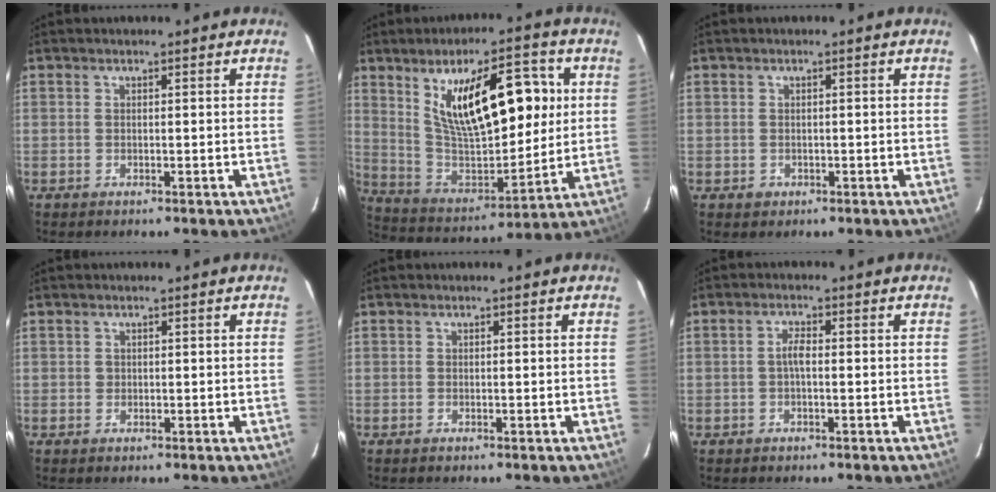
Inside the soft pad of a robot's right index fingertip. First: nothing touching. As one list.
[{"total": 20.5, "force": [6.5, 8.6, 17.4], "torque": [-0.291, 0.000, 0.127]}, {"total": 1.6, "force": [-0.4, 1.5, 0.2], "torque": [0.000, 0.002, -0.002]}, {"total": 0.8, "force": [0.0, 0.8, -0.1], "torque": [0.005, 0.001, 0.001]}, {"total": 0.0}, {"total": 2.1, "force": [-0.3, 0.7, 2.0], "torque": [-0.040, 0.006, -0.006]}]